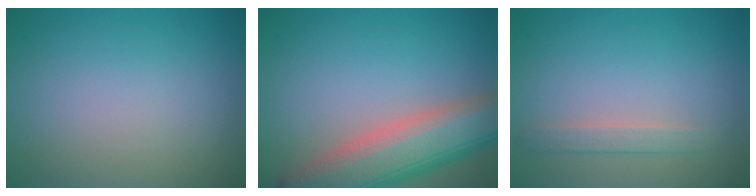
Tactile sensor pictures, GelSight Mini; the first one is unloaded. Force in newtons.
{"total": 8.6, "press": 8.6, "slide": 0.3}
{"total": 1.5, "press": 1.5, "slide": 0.1}